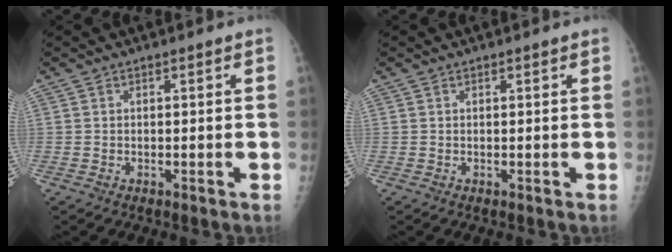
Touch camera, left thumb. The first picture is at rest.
{"total": 0.0}